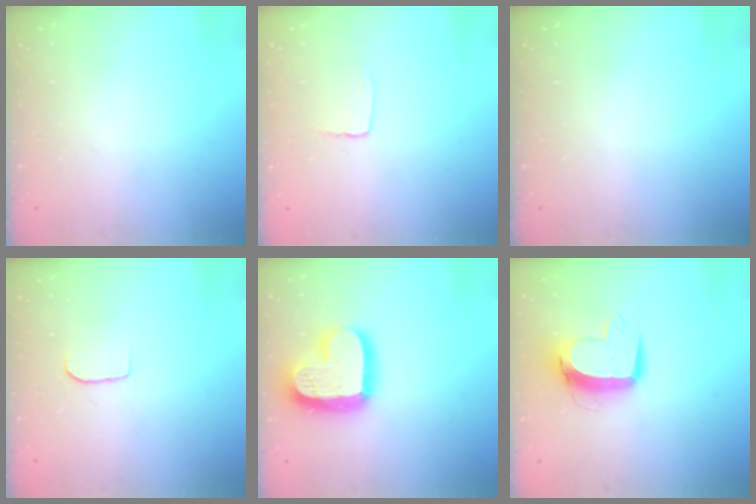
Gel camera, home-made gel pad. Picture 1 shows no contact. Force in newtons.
{"total": 3.6, "press": 3.6, "slide": 0.3}
{"total": 0.0}
{"total": 5.0, "press": 5.0, "slide": 0.5}
{"total": 20.3, "press": 20.2, "slide": 1.7}
{"total": 10.9, "press": 10.8, "slide": 1.2}